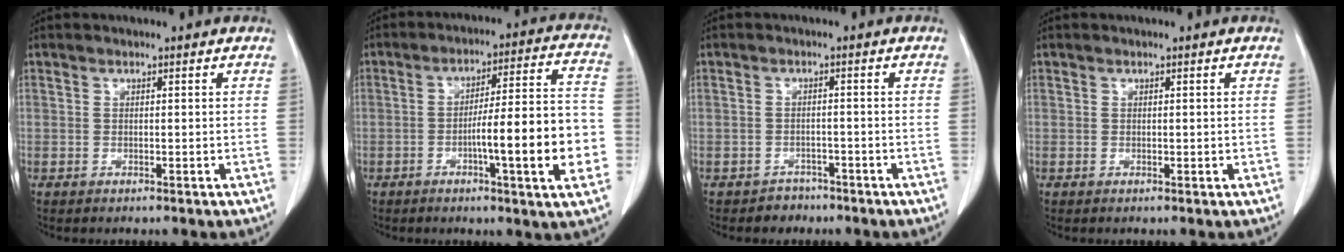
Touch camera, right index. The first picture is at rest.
{"total": 15.4, "force": [-3.8, 1.0, 14.9], "torque": [-0.203, 0.015, -0.056]}
{"total": 2.4, "force": [-1.8, 1.6, -0.3], "torque": [-0.002, 0.008, -0.027]}
{"total": 0.6, "force": [0.1, 0.4, 0.4], "torque": [-0.004, 0.000, 0.004]}